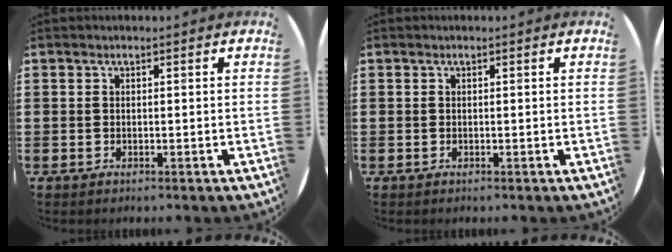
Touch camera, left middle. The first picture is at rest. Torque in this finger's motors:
{"motor_torque": [0.00, 0.00, 0.00, 0.00]}